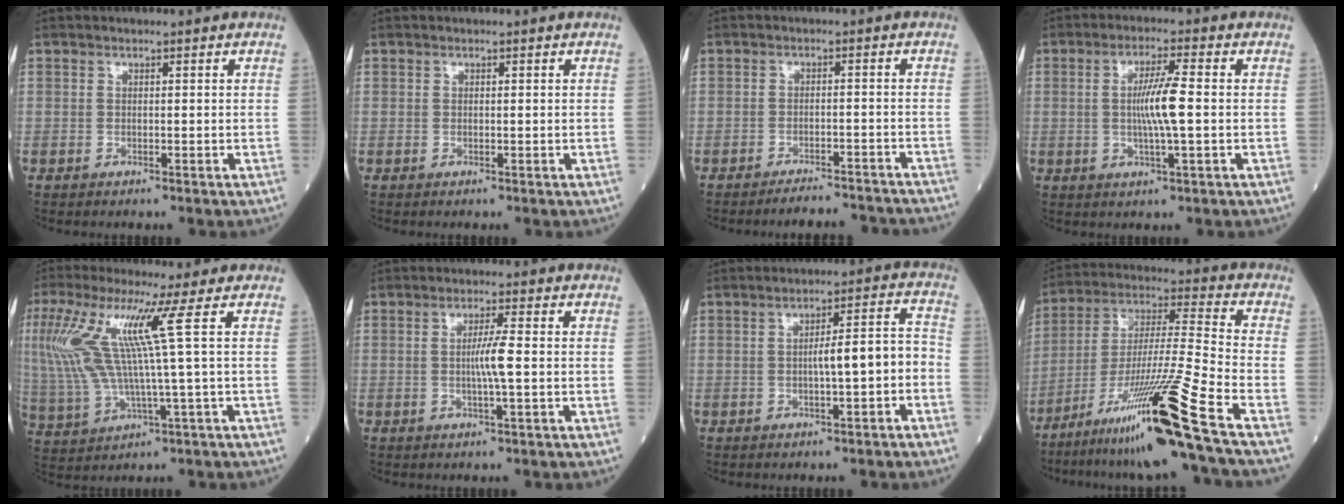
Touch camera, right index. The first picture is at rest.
{"total": 0.0}
{"total": 7.9, "force": [-7.7, 1.0, 1.6], "torque": [-0.005, 0.003, -0.096]}
{"total": 6.5, "force": [0.0, 0.1, 6.5], "torque": [-0.122, -0.001, -0.002]}
{"total": 11.9, "force": [3.7, -0.9, 11.3], "torque": [-0.262, 0.012, 0.079]}
{"total": 3.8, "force": [-0.3, -0.4, 3.8], "torque": [-0.071, -0.003, -0.006]}
{"total": 6.4, "force": [-1.5, 0.9, 6.1], "torque": [-0.089, 0.027, -0.019]}
{"total": 19.3, "force": [-12.5, -2.7, 14.4], "torque": [-0.281, -0.032, -0.222]}